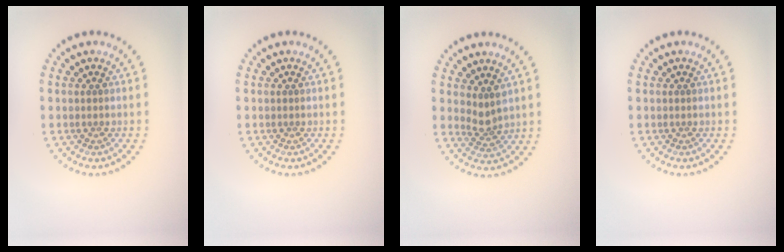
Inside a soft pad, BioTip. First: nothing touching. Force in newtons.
{"total": 0.0}
{"total": 1.9, "press": 1.4, "slide": 1.3}
{"total": 0.0}